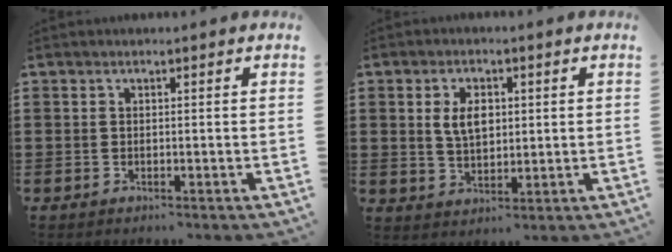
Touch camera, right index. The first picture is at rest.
{"total": 4.8, "force": [1.0, 2.9, 3.7], "torque": [-0.072, 0.010, 0.015]}